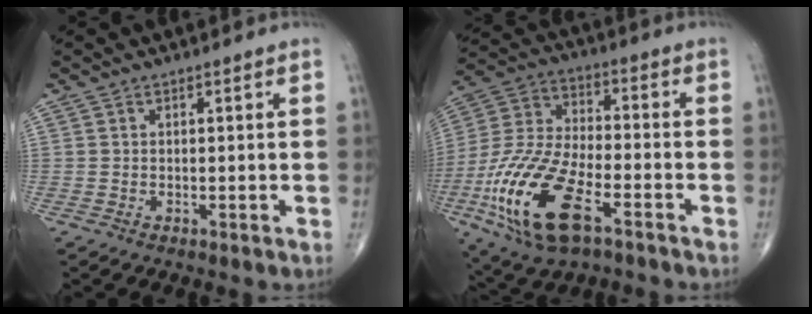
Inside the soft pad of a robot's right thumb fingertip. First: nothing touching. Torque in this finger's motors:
{"motor_torque": [0.38, 0.56, 2.07, -0.70, 0.60]}